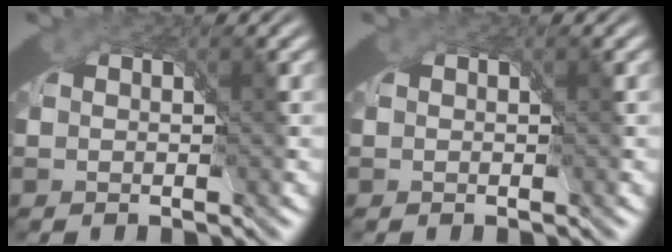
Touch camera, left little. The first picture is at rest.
{"total": 0.0}